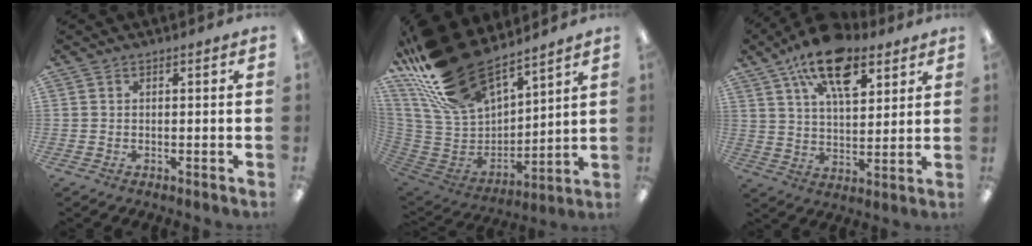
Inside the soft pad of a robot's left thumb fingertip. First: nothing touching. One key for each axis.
{"total": 23.9, "fx": 19.1, "fy": 9.5, "fz": 10.7, "tx": -0.223, "ty": -0.111, "tz": 0.350}
{"total": 17.1, "fx": 10.2, "fy": 8.3, "fz": 10.9, "tx": -0.180, "ty": -0.035, "tz": 0.176}